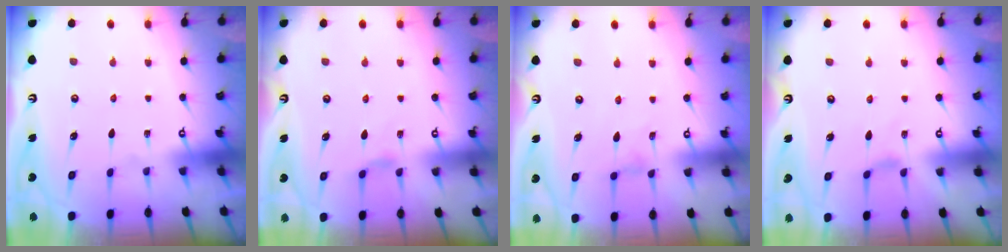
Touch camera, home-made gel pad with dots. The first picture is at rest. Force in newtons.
{"total": 2.6, "press": 2.6, "slide": 0.6}
{"total": 0.0}
{"total": 0.9, "press": 0.8, "slide": 0.4}